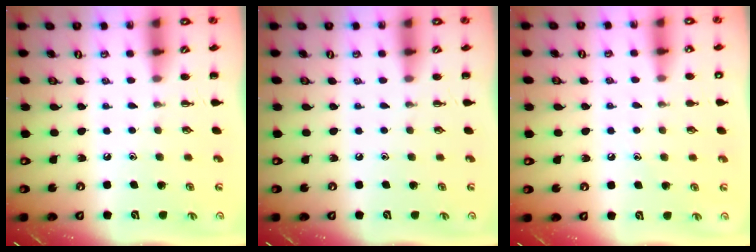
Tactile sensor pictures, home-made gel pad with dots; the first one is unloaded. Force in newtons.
{"total": 0.0}
{"total": 6.0, "press": 5.8, "slide": 1.7}